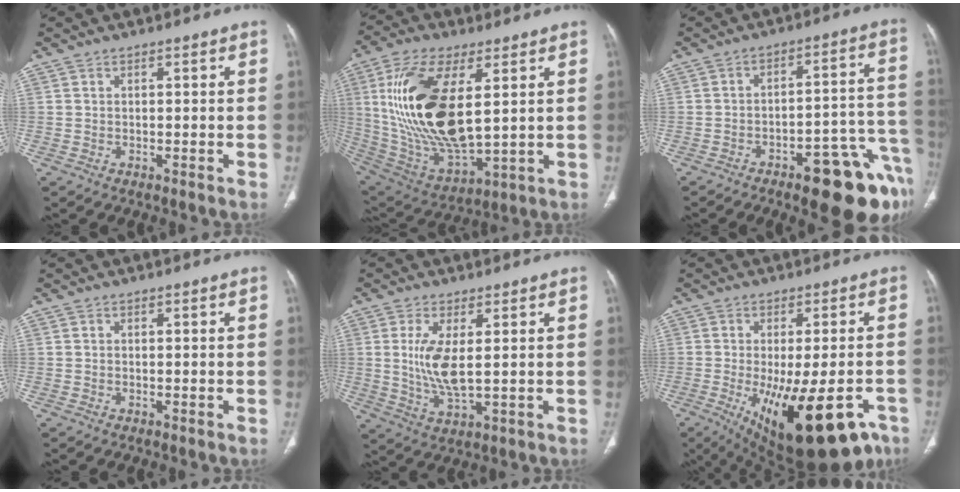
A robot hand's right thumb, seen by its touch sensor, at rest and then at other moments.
{"total": 23.5, "force": [4.5, 10.4, 20.6], "torque": [-0.413, -0.027, 0.093]}
{"total": 17.8, "force": [-10.1, 5.9, 13.4], "torque": [-0.097, 0.076, -0.132]}
{"total": 0.0}
{"total": 8.0, "force": [1.1, 2.7, 7.5], "torque": [-0.165, -0.022, 0.029]}
{"total": 22.7, "force": [-10.6, 8.8, 18.1], "torque": [-0.226, -0.007, -0.139]}